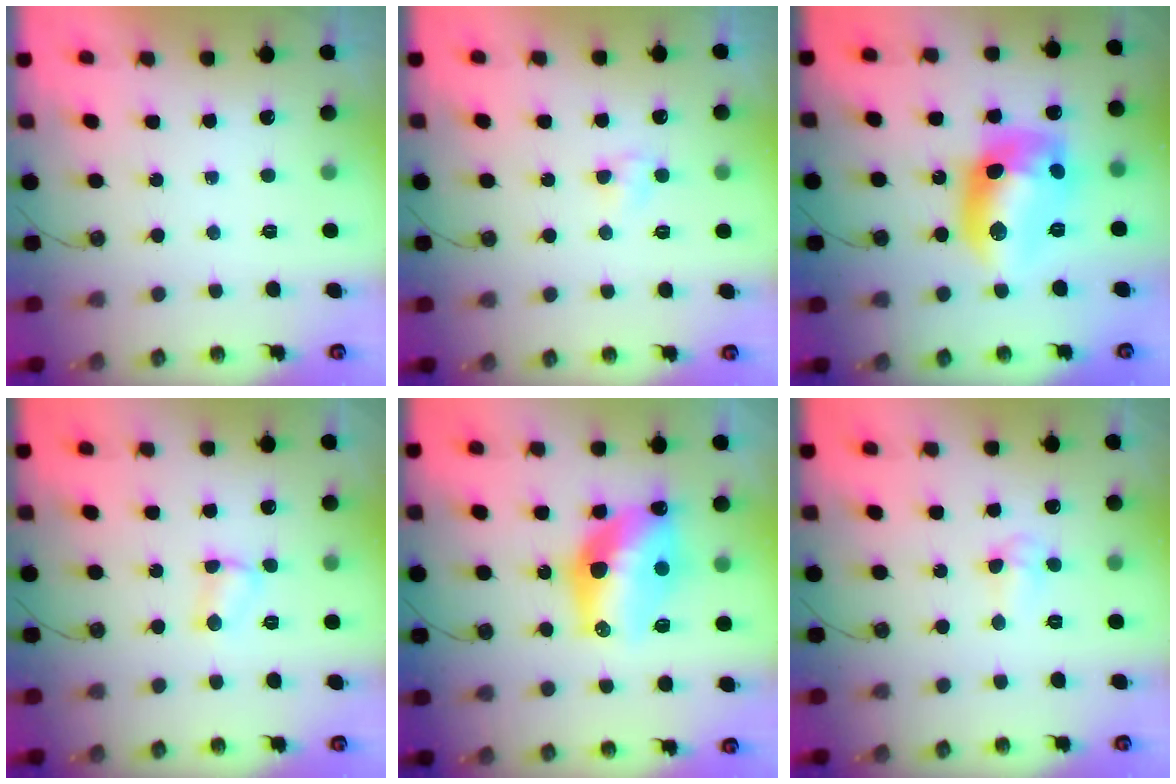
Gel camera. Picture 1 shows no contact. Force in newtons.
{"total": 2.8, "press": 2.8, "slide": 0.3}
{"total": 16.3, "press": 16.3, "slide": 1.1}
{"total": 5.2, "press": 5.1, "slide": 0.6}
{"total": 14.7, "press": 14.7, "slide": 1.0}
{"total": 4.0, "press": 3.1, "slide": 2.4}